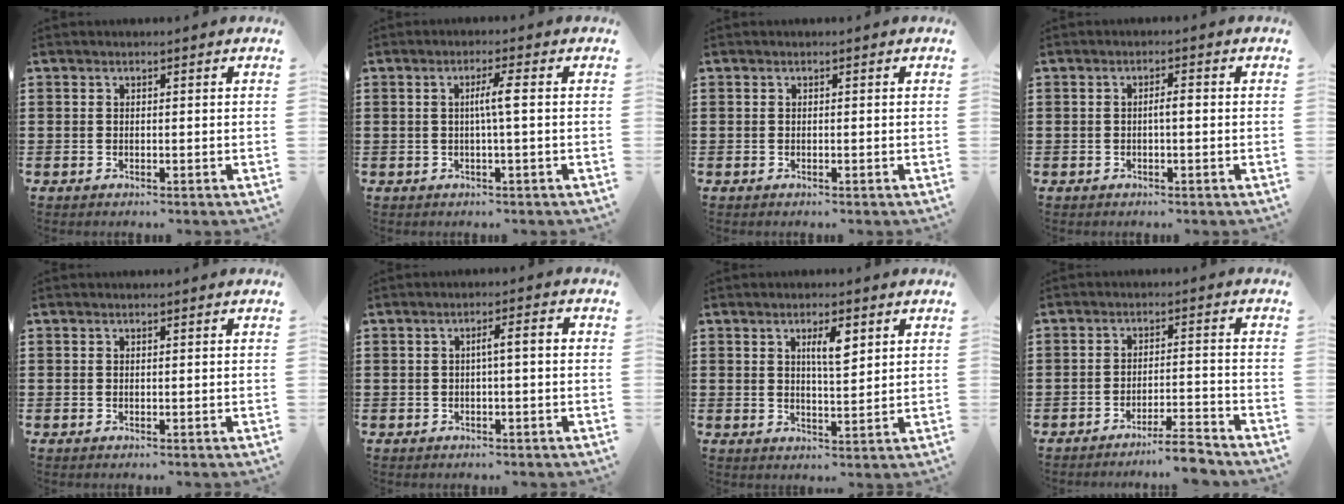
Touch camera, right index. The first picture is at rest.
{"total": 3.2, "force": [0.0, -0.2, 3.2], "torque": [-0.059, -0.003, -0.005]}
{"total": 0.0}
{"total": 1.5, "force": [-0.3, 0.2, 1.4], "torque": [-0.027, 0.001, -0.005]}
{"total": 0.0}
{"total": 2.5, "force": [-0.4, 0.1, 2.5], "torque": [-0.045, 0.001, -0.010]}
{"total": 4.3, "force": [1.9, 1.1, 3.6], "torque": [-0.068, 0.005, 0.028]}
{"total": 5.0, "force": [-4.6, -0.4, 1.9], "torque": [-0.031, -0.007, -0.089]}